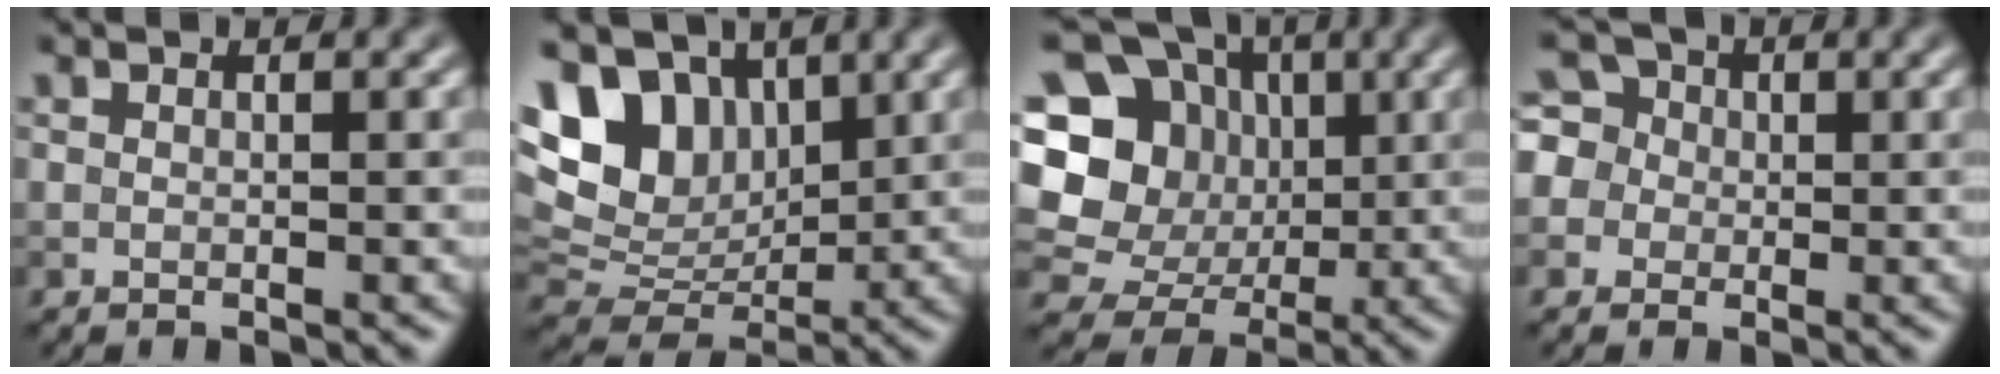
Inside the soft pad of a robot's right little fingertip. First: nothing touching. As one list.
[{"total": 9.3, "force": [4.1, 6.4, 5.4], "torque": [-0.112, 0.019, 0.074]}, {"total": 15.2, "force": [1.5, 13.8, 6.2], "torque": [-0.165, 0.034, 0.010]}, {"total": 5.4, "force": [0.3, 5.1, 1.9], "torque": [-0.039, 0.042, -0.031]}]